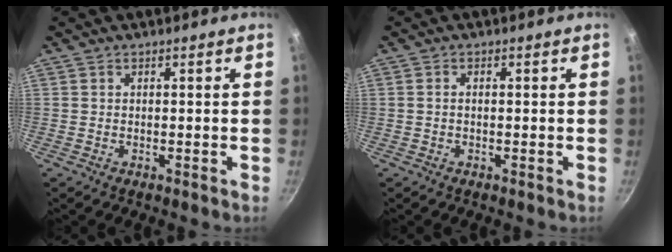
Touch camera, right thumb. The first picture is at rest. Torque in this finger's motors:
{"motor_torque": [0.17, -0.53, -0.29, 0.17, -0.03]}